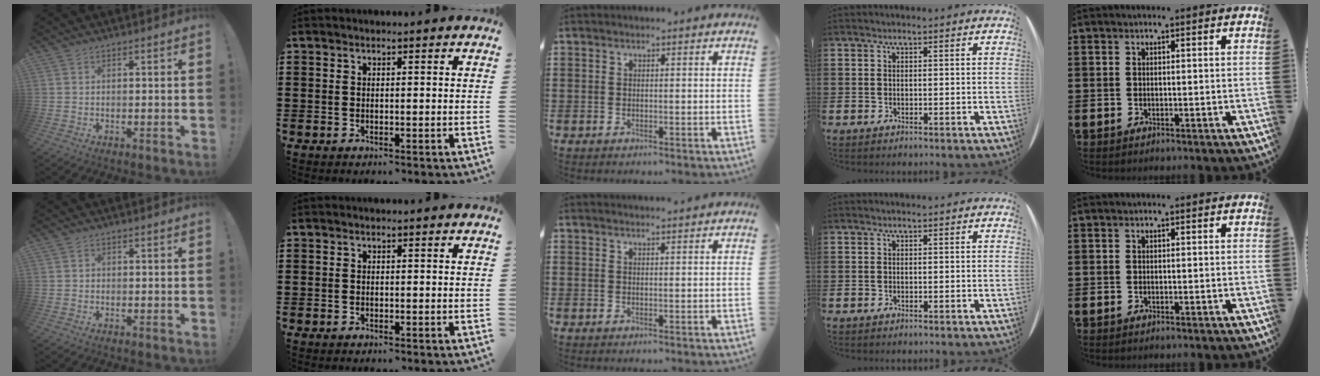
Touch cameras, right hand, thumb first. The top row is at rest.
{"thumb": {"total": 0.9, "force": [-0.5, 0.6, 0.2], "torque": [-0.006, 0.004, -0.010]}, "middle": {"total": 1.2, "force": [1.1, -0.1, 0.2], "torque": [0.002, -0.005, 0.020]}}